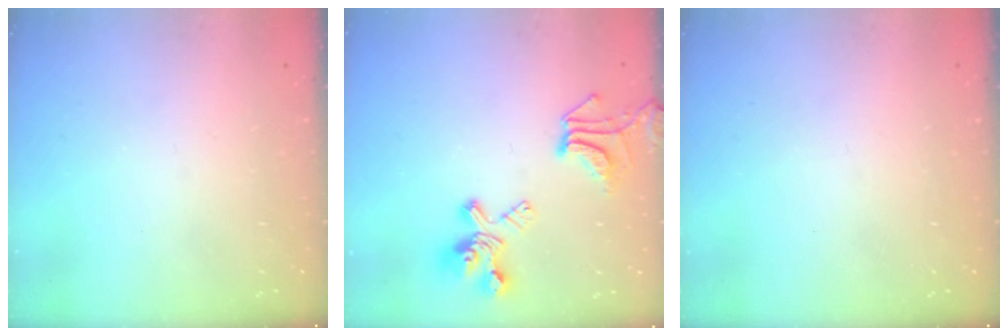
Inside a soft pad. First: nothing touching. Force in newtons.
{"total": 8.4, "press": 8.2, "slide": 1.5}
{"total": 0.0}